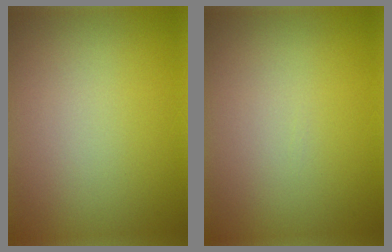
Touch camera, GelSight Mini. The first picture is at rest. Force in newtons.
{"total": 0.0}